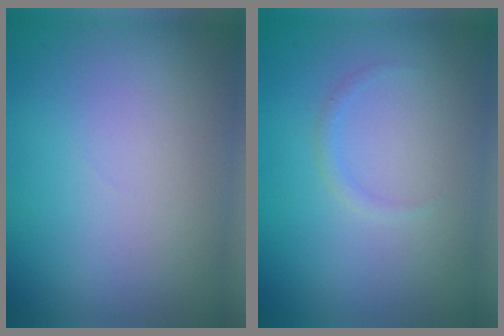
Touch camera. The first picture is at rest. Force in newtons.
{"total": 0.7, "press": 0.7, "slide": 0.1}